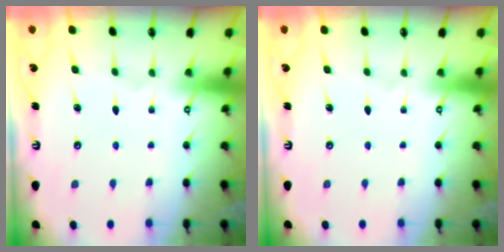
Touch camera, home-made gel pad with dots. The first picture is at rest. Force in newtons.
{"total": 0.0}